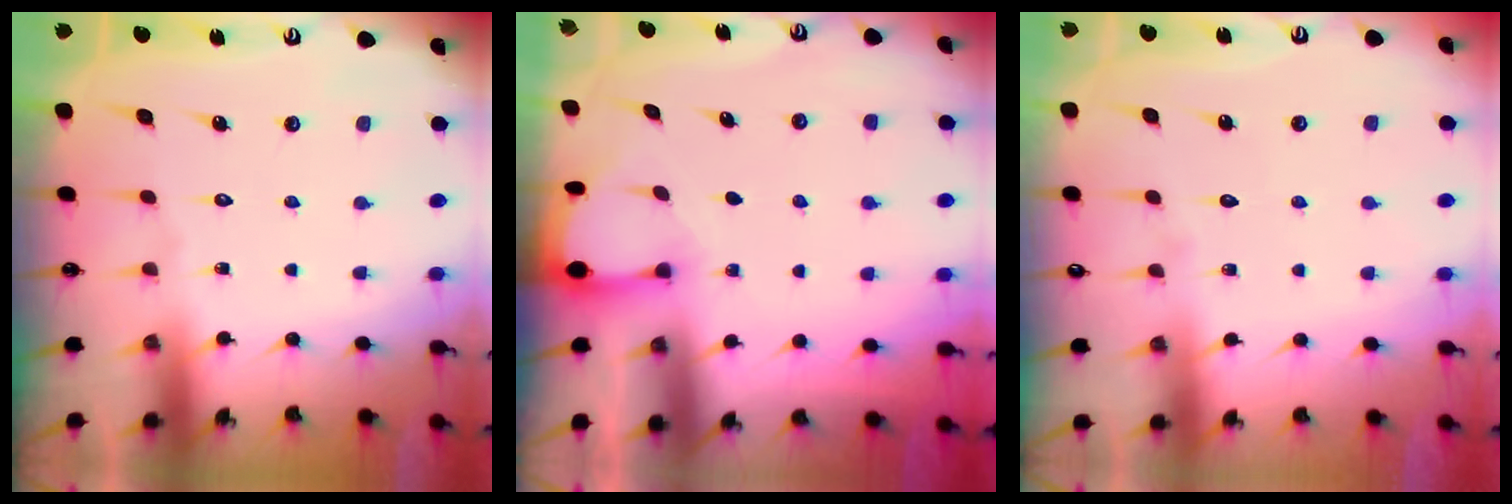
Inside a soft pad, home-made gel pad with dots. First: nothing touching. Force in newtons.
{"total": 2.0, "press": 2.0, "slide": 0.4}
{"total": 1.8, "press": 1.8, "slide": 0.1}